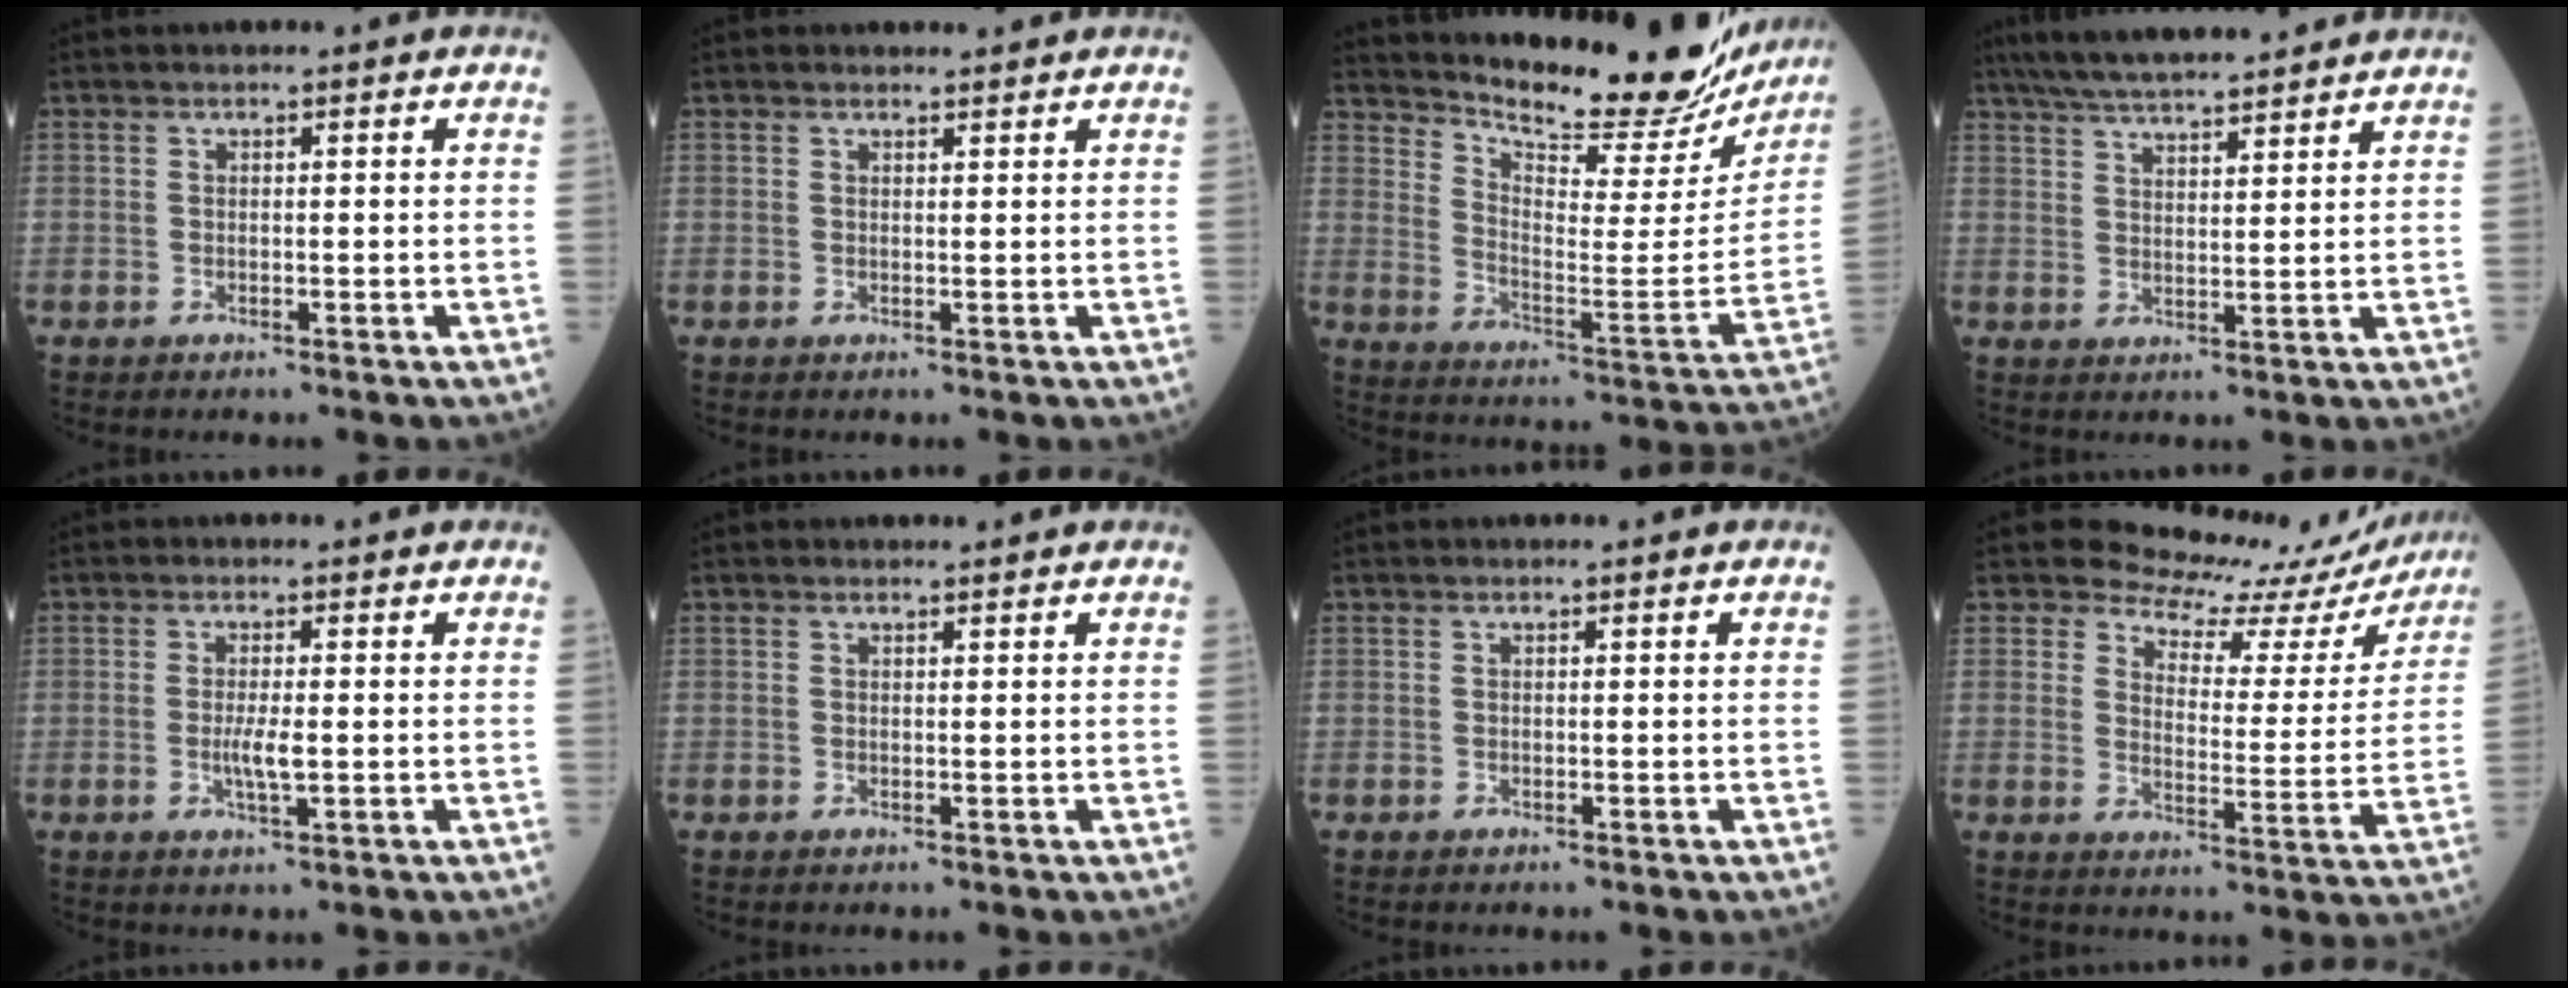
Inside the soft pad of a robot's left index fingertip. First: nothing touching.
{"total": 1.4, "force": [1.4, 0.2, 0.1], "torque": [-0.011, 0.002, 0.023]}
{"total": 23.0, "force": [21.5, 3.9, 7.0], "torque": [-0.113, -0.079, 0.287]}
{"total": 13.7, "force": [12.2, 1.7, 6.1], "torque": [-0.107, 0.028, 0.191]}
{"total": 2.7, "force": [-0.2, 0.3, 2.7], "torque": [-0.058, -0.005, -0.002]}
{"total": 1.0, "force": [1.0, 0.0, 0.1], "torque": [-0.008, 0.001, 0.016]}
{"total": 0.0}
{"total": 15.3, "force": [14.3, 5.1, 1.7], "torque": [-0.004, -0.046, 0.150]}